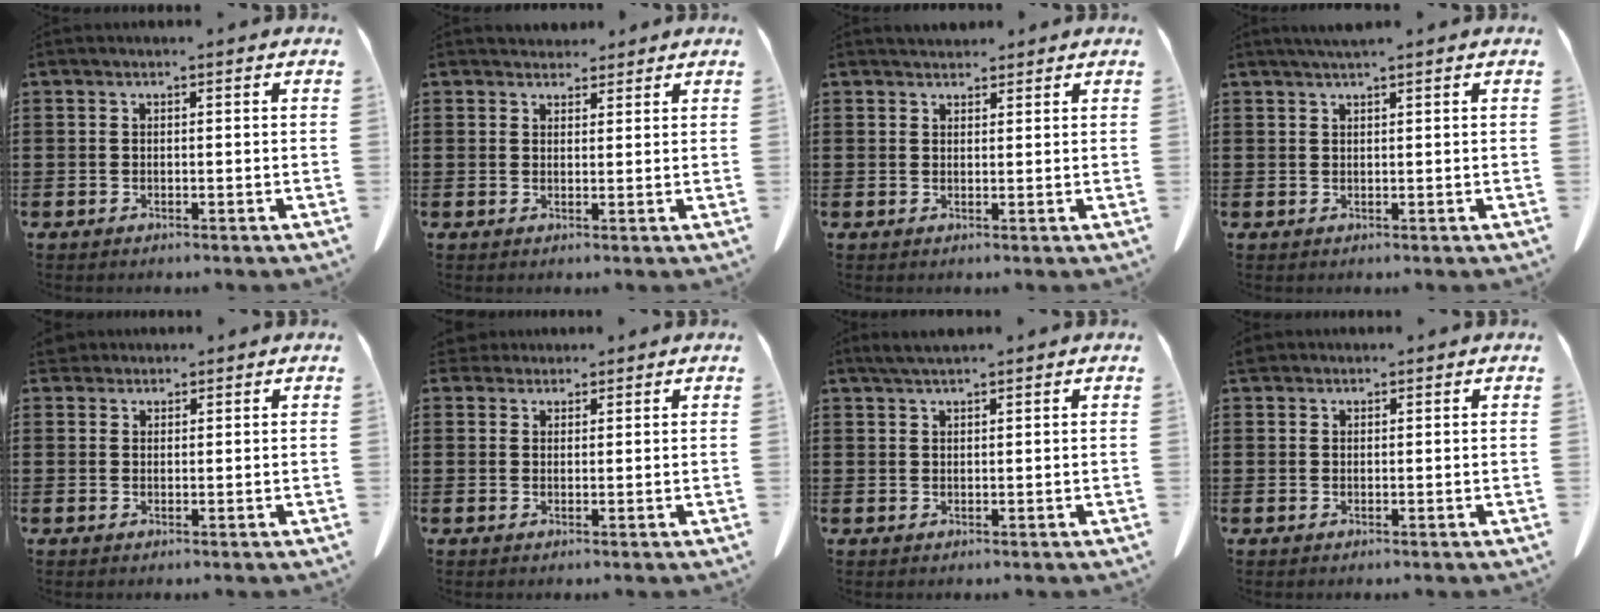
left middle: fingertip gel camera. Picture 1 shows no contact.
{"total": 2.6, "force": [2.4, 0.9, 0.1], "torque": [0.000, -0.006, 0.046]}
{"total": 1.8, "force": [1.7, 0.6, 0.1], "torque": [-0.008, 0.000, 0.035]}
{"total": 1.6, "force": [1.4, -0.1, 0.9], "torque": [-0.019, -0.002, 0.027]}
{"total": 2.1, "force": [1.8, 0.8, 0.4], "torque": [-0.015, 0.003, 0.038]}
{"total": 2.2, "force": [2.0, 0.9, 0.2], "torque": [-0.011, 0.003, 0.041]}
{"total": 2.2, "force": [1.9, 0.2, 1.1], "torque": [-0.026, 0.002, 0.036]}
{"total": 1.3, "force": [1.2, 0.5, 0.4], "torque": [-0.012, 0.001, 0.024]}